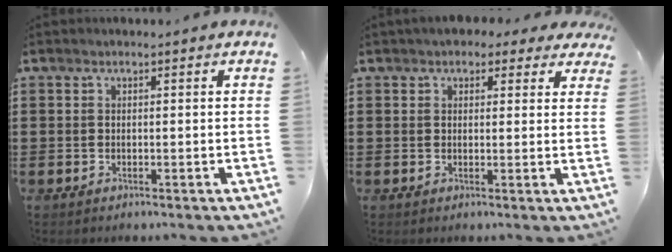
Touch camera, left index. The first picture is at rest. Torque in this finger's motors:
{"motor_torque": [2.14, 0.00, 0.16, -0.19]}